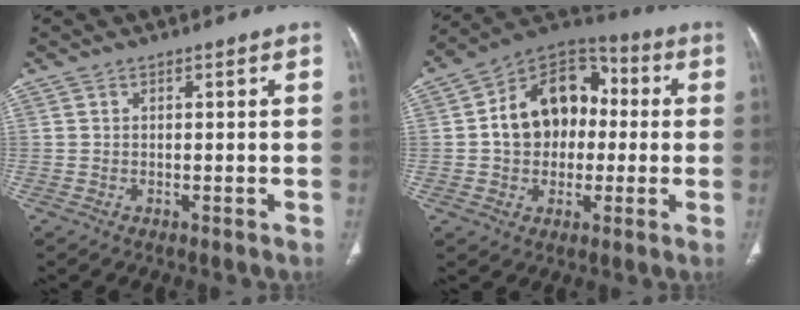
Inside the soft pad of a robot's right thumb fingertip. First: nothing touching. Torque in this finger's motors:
{"motor_torque": [0.98, 3.10, 0.36, 0.17, 0.16]}